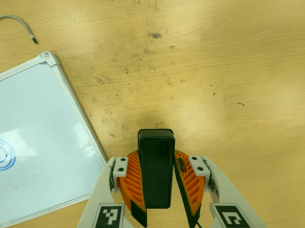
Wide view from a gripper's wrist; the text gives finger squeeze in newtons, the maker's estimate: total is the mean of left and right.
{"total": 8.7, "left": 7.4, "right": 10.0}